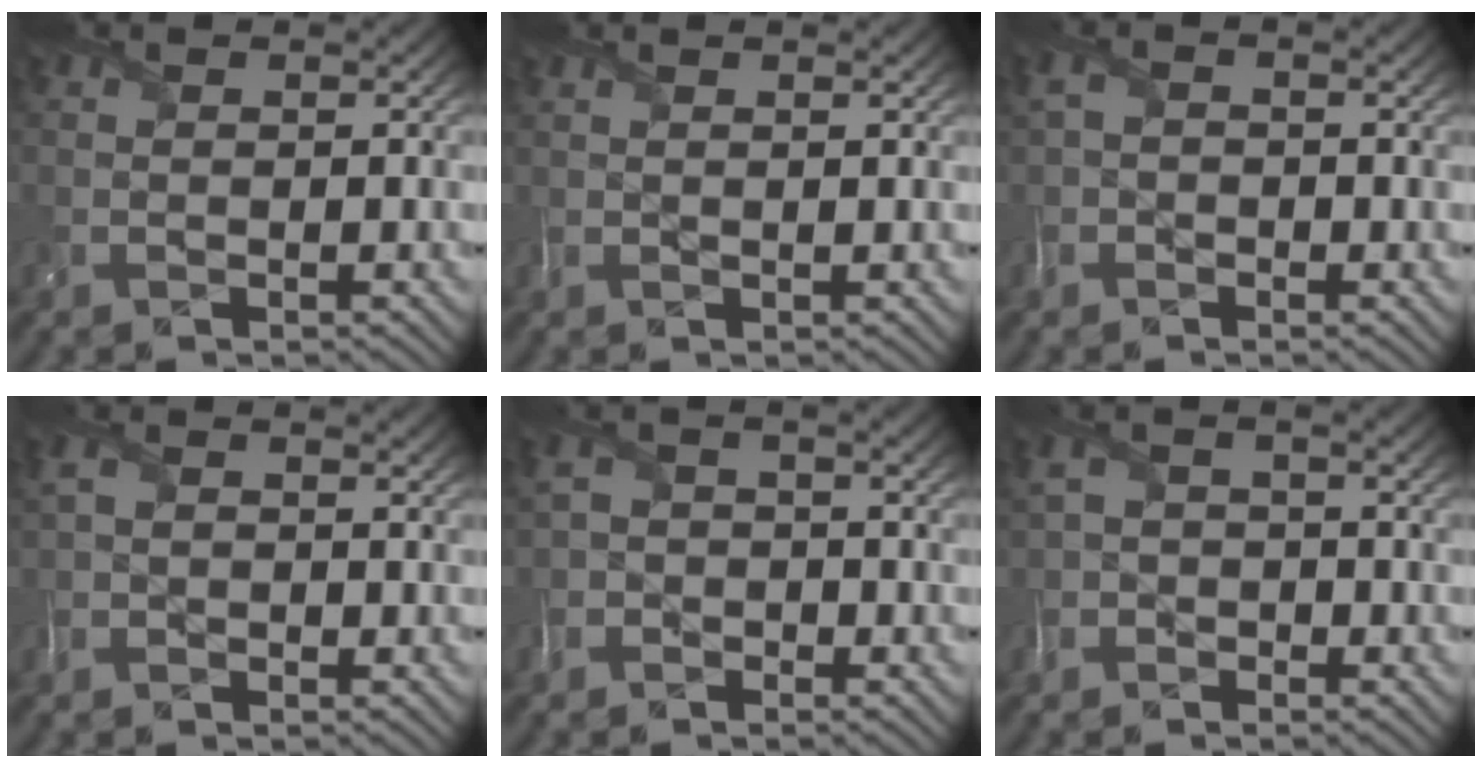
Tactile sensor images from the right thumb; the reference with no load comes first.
{"total": 1.4, "force": [1.0, 0.2, 1.0], "torque": [-0.028, 0.001, 0.016]}
{"total": 2.3, "force": [-0.4, 1.7, 1.5], "torque": [-0.045, 0.001, -0.015]}
{"total": 2.8, "force": [0.2, 2.0, 1.9], "torque": [-0.051, 0.002, -0.002]}
{"total": 2.6, "force": [-1.3, 1.9, 1.2], "torque": [-0.038, -0.002, -0.034]}
{"total": 2.9, "force": [-0.8, 2.1, 1.7], "torque": [-0.051, 0.000, -0.025]}